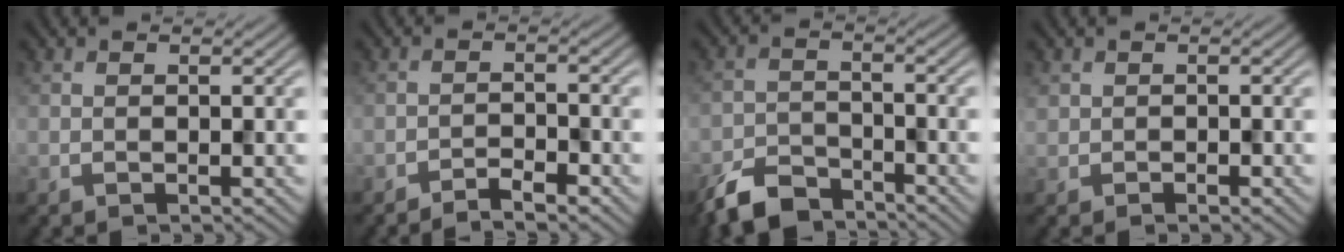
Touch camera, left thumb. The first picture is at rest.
{"total": 2.7, "force": [-2.3, 0.4, 1.4], "torque": [-0.024, 0.006, -0.042]}
{"total": 6.5, "force": [-5.5, 2.4, 2.5], "torque": [-0.046, -0.008, -0.115]}
{"total": 1.0, "force": [-0.2, 0.9, 0.4], "torque": [-0.009, -0.005, -0.003]}